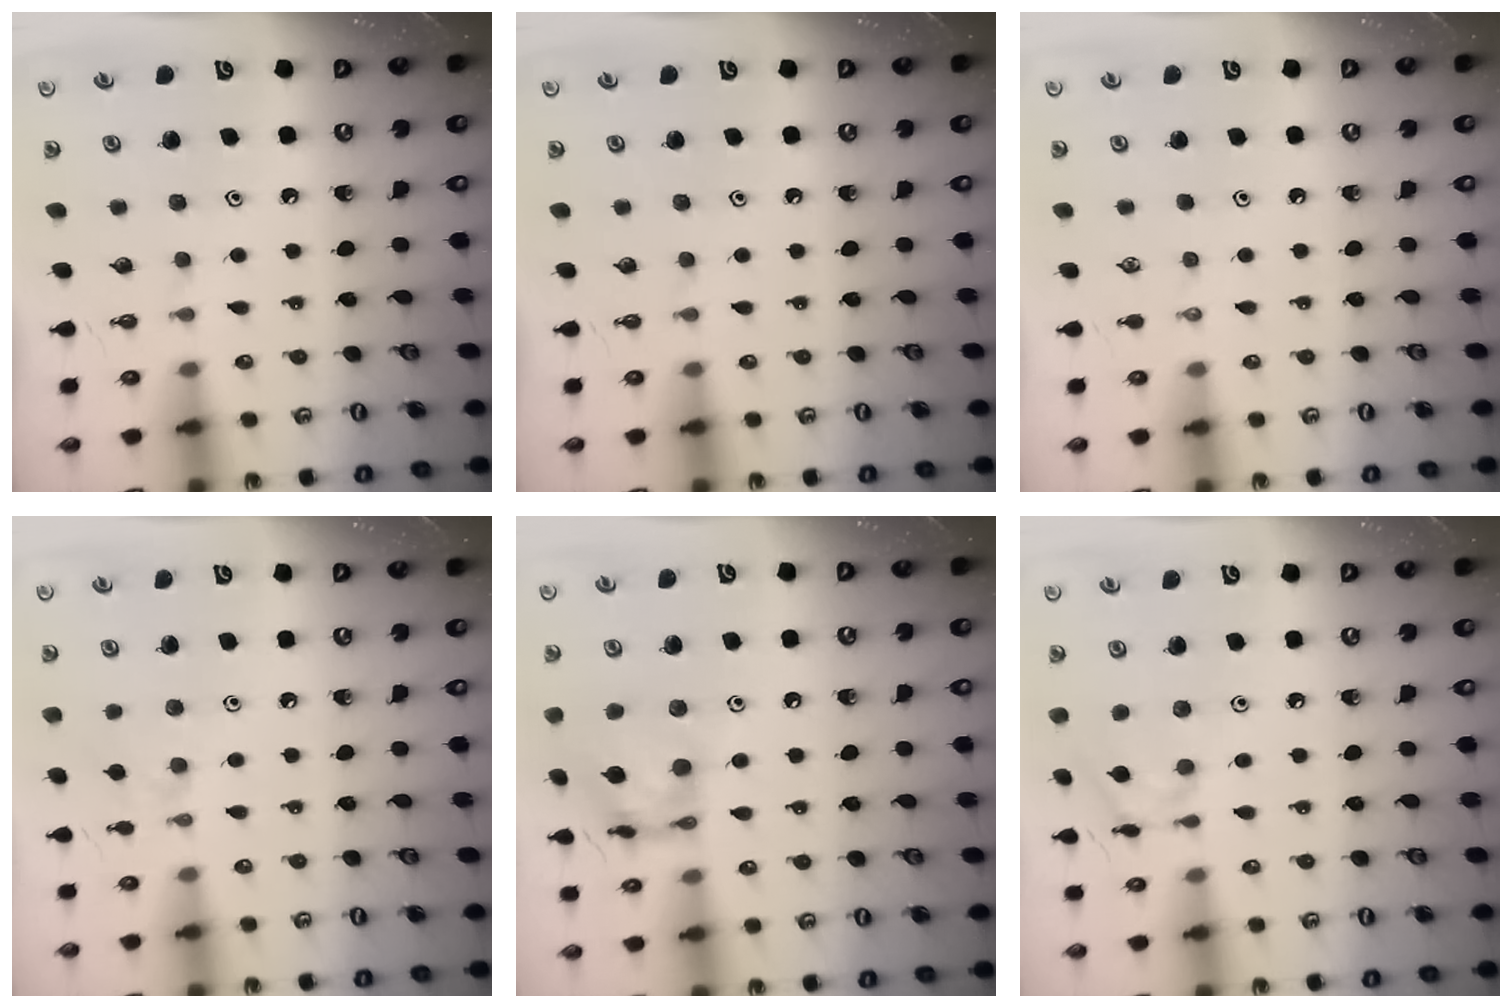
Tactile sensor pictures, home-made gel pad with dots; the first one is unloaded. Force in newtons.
{"total": 0.0}
{"total": 0.0}
{"total": 5.4, "press": 5.3, "slide": 0.8}
{"total": 13.4, "press": 13.4, "slide": 1.3}
{"total": 8.1, "press": 8.1, "slide": 0.4}